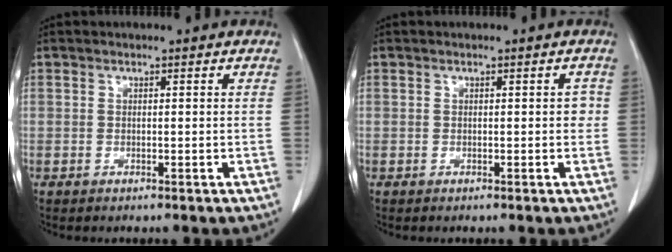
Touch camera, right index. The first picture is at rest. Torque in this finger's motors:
{"motor_torque": [0.13, -0.08, 0.08, 0.02]}